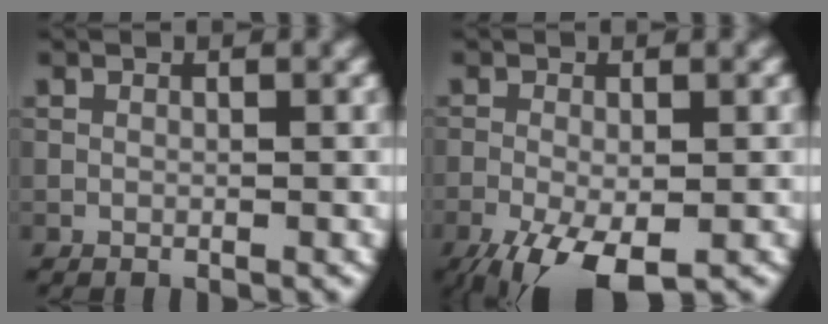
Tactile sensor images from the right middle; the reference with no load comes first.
{"total": 6.8, "force": [-3.5, 2.6, 5.2], "torque": [-0.104, -0.017, -0.058]}